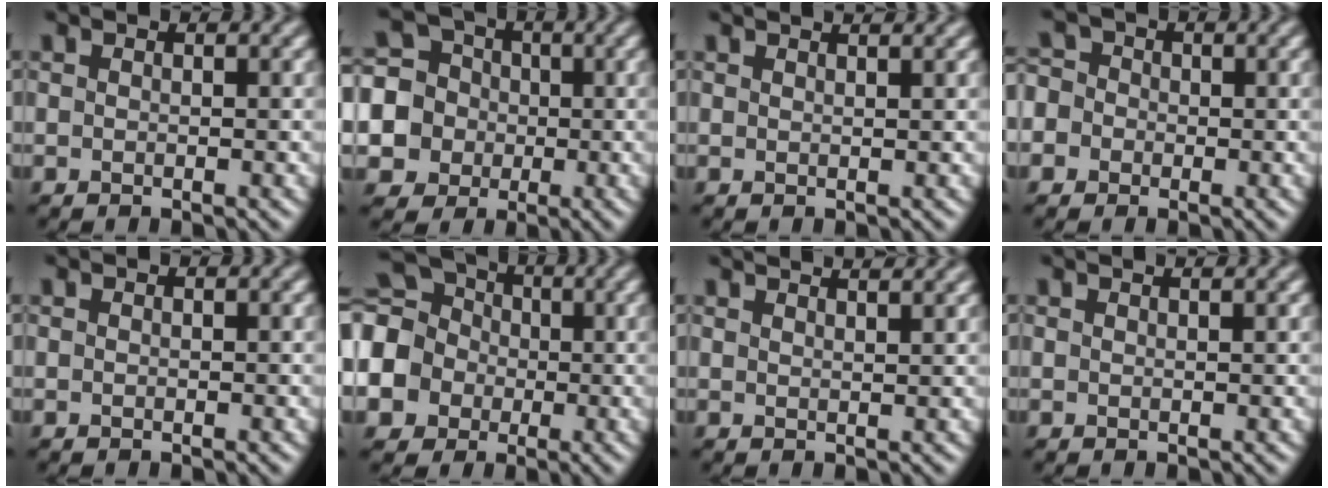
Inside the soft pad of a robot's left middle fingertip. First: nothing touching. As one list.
[{"total": 7.5, "force": [-1.1, 7.2, 2.0], "torque": [-0.051, 0.015, -0.048]}, {"total": 2.7, "force": [2.1, 1.0, 1.3], "torque": [0.001, 0.010, -0.002]}, {"total": 4.2, "force": [-0.6, 3.9, 1.4], "torque": [-0.016, 0.025, -0.046]}, {"total": 0.0}, {"total": 10.9, "force": [-1.1, 9.9, 4.5], "torque": [-0.125, 0.008, -0.051]}, {"total": 4.7, "force": [3.7, 1.7, 2.4], "torque": [-0.009, 0.033, 0.016]}, {"total": 1.5, "force": [1.2, 0.4, 0.7], "torque": [-0.004, 0.000, 0.005]}]